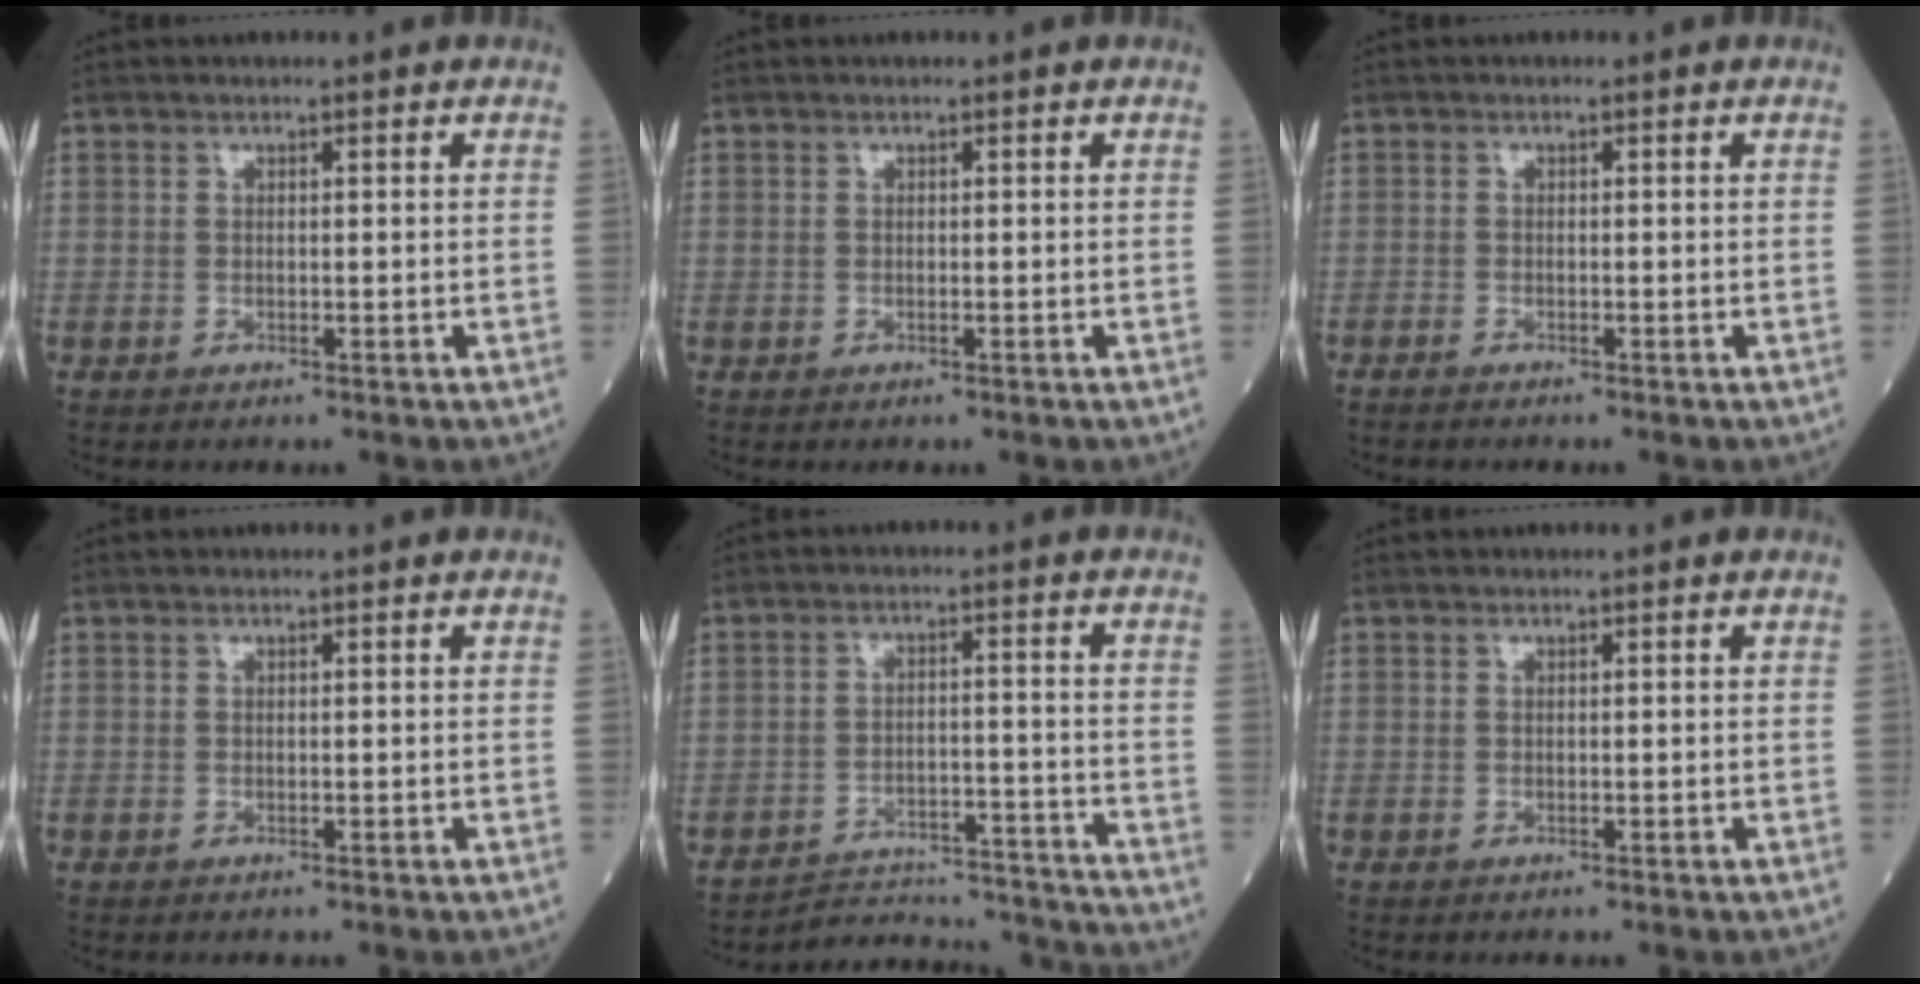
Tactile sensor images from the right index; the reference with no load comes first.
{"total": 0.0}
{"total": 1.0, "force": [-0.9, 0.0, 0.4], "torque": [-0.007, 0.000, -0.015]}
{"total": 0.0}
{"total": 13.1, "force": [-13.1, 0.6, 0.0], "torque": [0.012, 0.024, -0.179]}
{"total": 0.0}